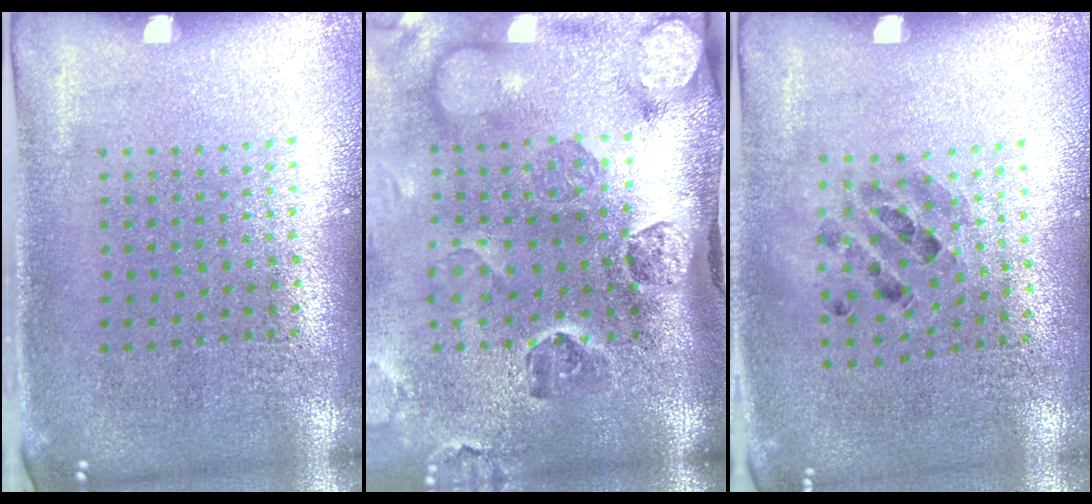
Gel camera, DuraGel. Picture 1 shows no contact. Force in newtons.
{"total": 5.1, "press": 3.6, "slide": 3.5}
{"total": 0.8, "press": 0.8, "slide": 0.0}